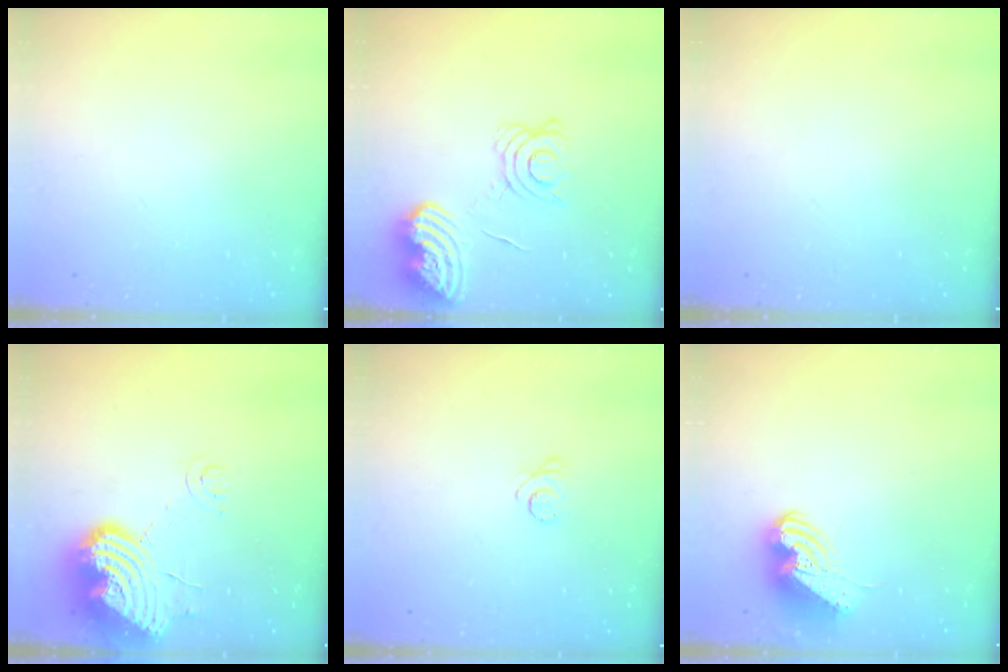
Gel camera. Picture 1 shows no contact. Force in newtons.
{"total": 14.4, "press": 14.3, "slide": 1.9}
{"total": 0.0}
{"total": 18.8, "press": 18.6, "slide": 2.6}
{"total": 2.8, "press": 2.7, "slide": 0.3}
{"total": 10.1, "press": 10.1, "slide": 1.3}